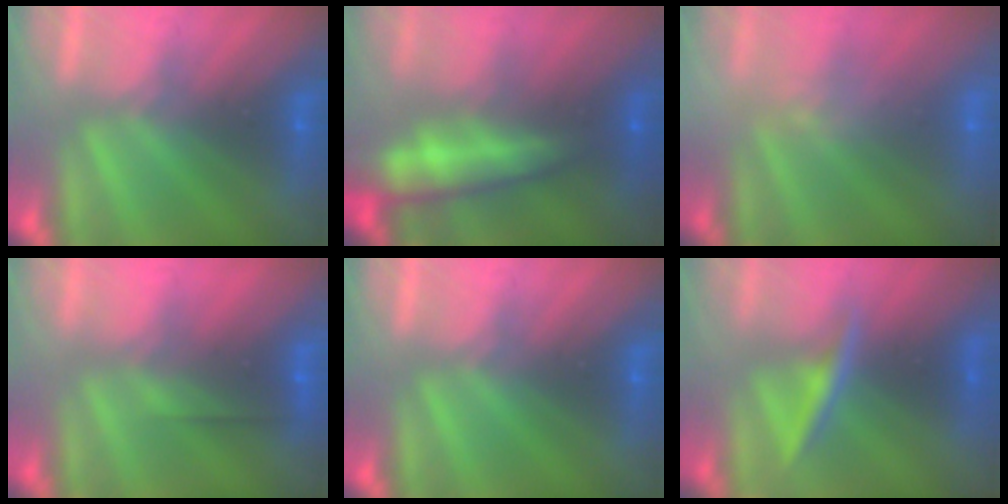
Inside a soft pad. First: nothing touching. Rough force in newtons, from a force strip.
{"total": 9.4}
{"total": 2.4}
{"total": 2.6}
{"total": 0.0}
{"total": 2.6}